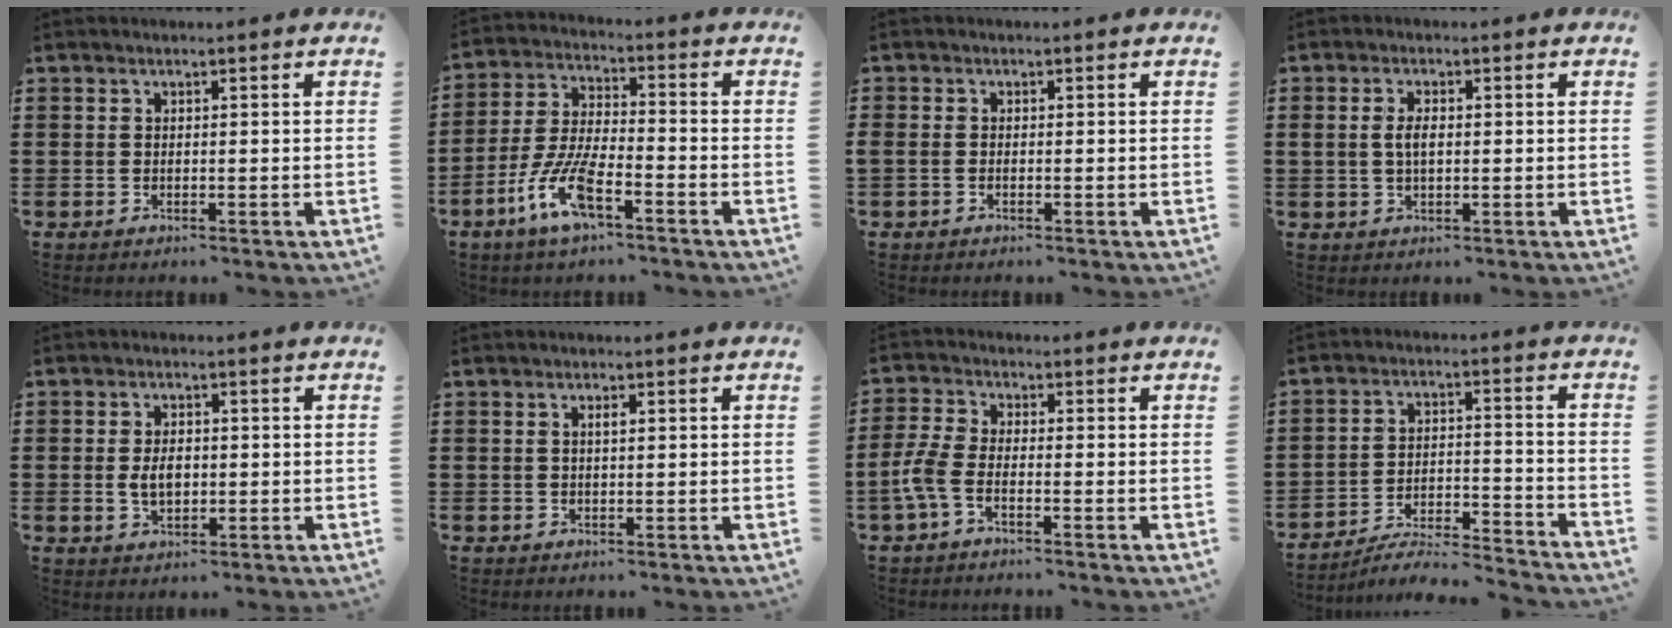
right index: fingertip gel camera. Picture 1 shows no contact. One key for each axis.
{"total": 8.9, "fx": -5.0, "fy": 2.1, "fz": 7.1, "tx": -0.174, "ty": -0.012, "tz": -0.100}
{"total": 0.6, "fx": -0.4, "fy": 0.2, "fz": 0.4, "tx": -0.009, "ty": -0.005, "tz": -0.007}
{"total": 3.0, "fx": 0.2, "fy": 1.4, "fz": 2.7, "tx": -0.062, "ty": 0.003, "tz": 0.000}
{"total": 3.5, "fx": -0.2, "fy": 2.1, "fz": 2.8, "tx": -0.055, "ty": 0.006, "tz": -0.003}
{"total": 1.1, "fx": 0.3, "fy": 0.3, "fz": 1.0, "tx": -0.020, "ty": 0.001, "tz": 0.005}
{"total": 4.1, "fx": -1.8, "fy": 1.4, "fz": 3.4, "tx": -0.095, "ty": -0.010, "tz": -0.042}
{"total": 5.4, "fx": -5.1, "fy": 0.2, "fz": 1.6, "tx": -0.034, "ty": -0.007, "tz": -0.105}